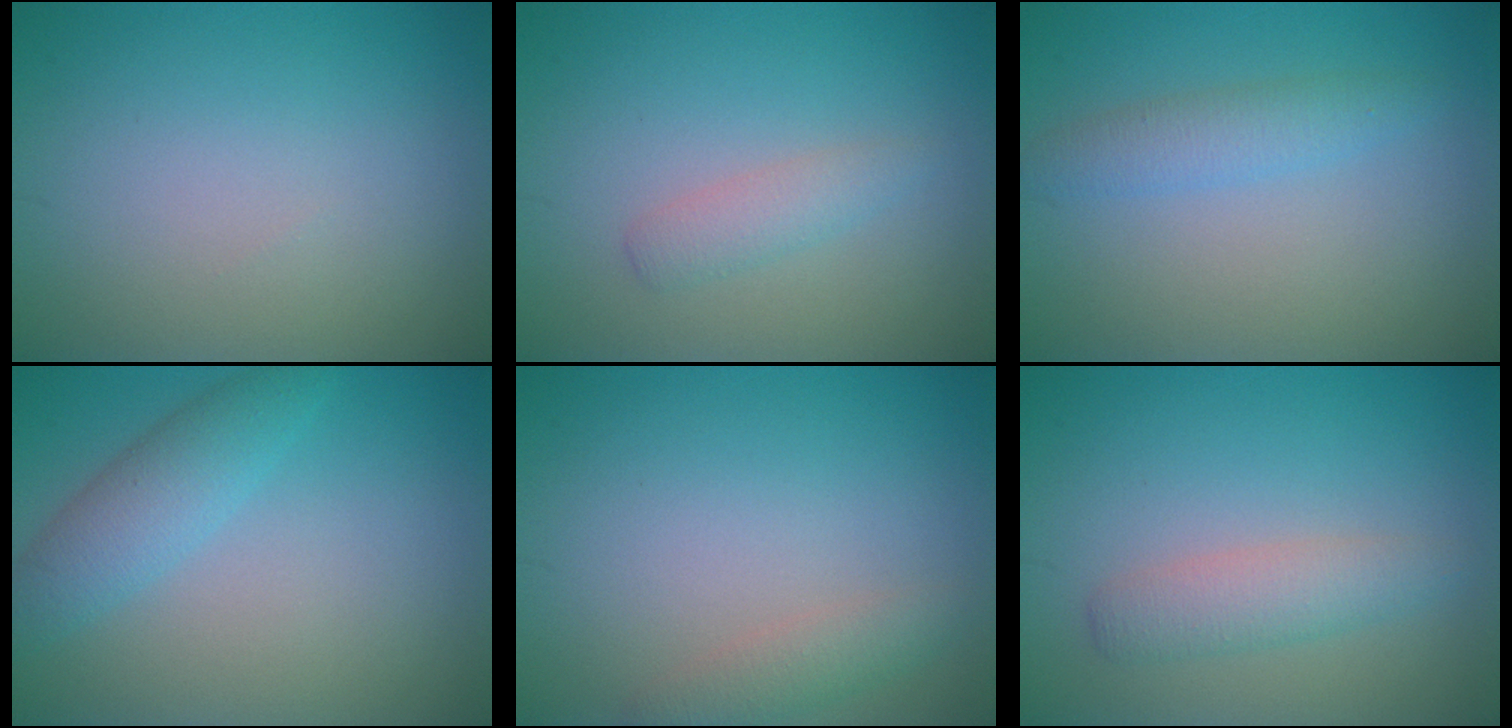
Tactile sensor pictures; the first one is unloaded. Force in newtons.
{"total": 1.7, "press": 1.7, "slide": 0.1}
{"total": 2.3, "press": 2.3, "slide": 0.1}
{"total": 3.3, "press": 3.3, "slide": 0.2}
{"total": 1.9, "press": 1.9, "slide": 0.1}
{"total": 2.6, "press": 2.6, "slide": 0.0}